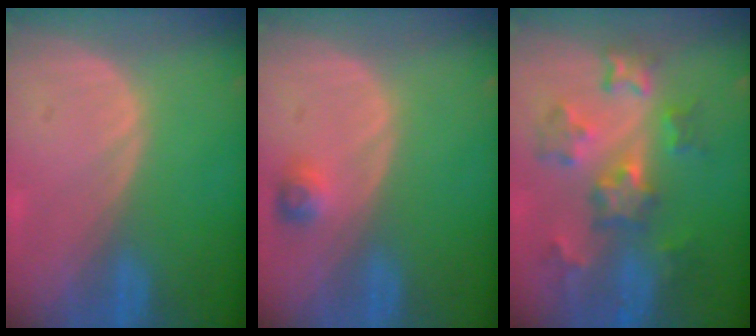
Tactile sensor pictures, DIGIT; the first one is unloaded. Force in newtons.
{"total": 2.4, "press": 2.2, "slide": 0.9}
{"total": 8.3, "press": 7.8, "slide": 2.9}